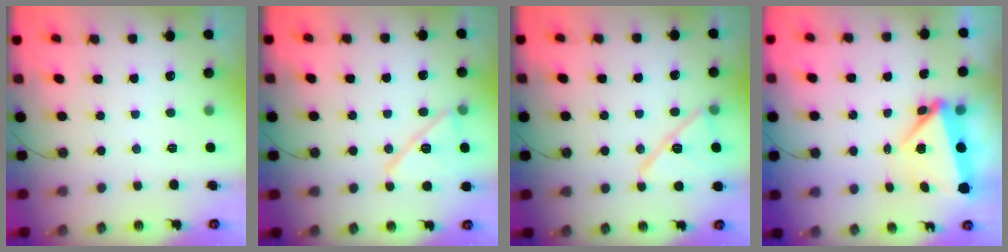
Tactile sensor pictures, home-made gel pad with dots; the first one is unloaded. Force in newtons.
{"total": 14.1, "press": 14.0, "slide": 1.6}
{"total": 13.0, "press": 13.0, "slide": 1.0}
{"total": 5.8, "press": 5.8, "slide": 0.3}